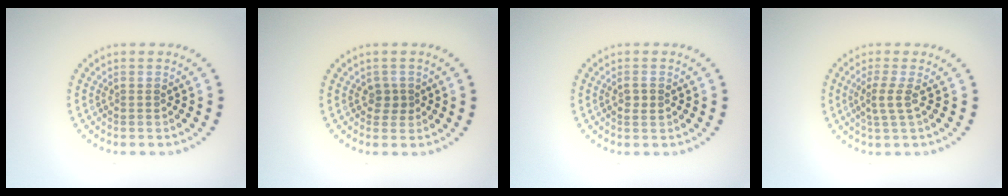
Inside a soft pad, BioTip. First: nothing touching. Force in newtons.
{"total": 1.2, "press": 1.1, "slide": 0.6}
{"total": 1.1, "press": 1.1, "slide": 0.3}
{"total": 2.2, "press": 1.6, "slide": 1.5}